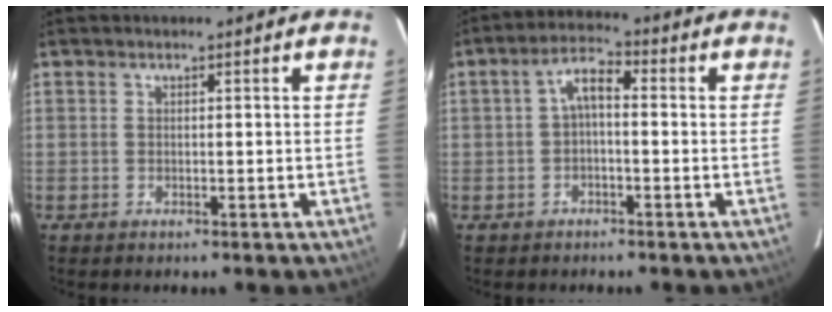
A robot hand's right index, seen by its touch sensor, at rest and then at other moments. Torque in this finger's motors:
{"motor_torque": [0.95, 0.11, 0.46, 0.10]}